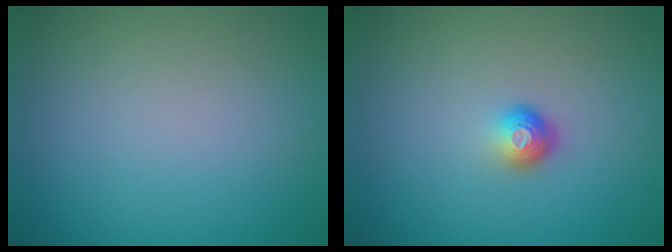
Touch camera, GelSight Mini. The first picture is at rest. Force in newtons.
{"total": 1.8, "press": 1.2, "slide": 1.3}